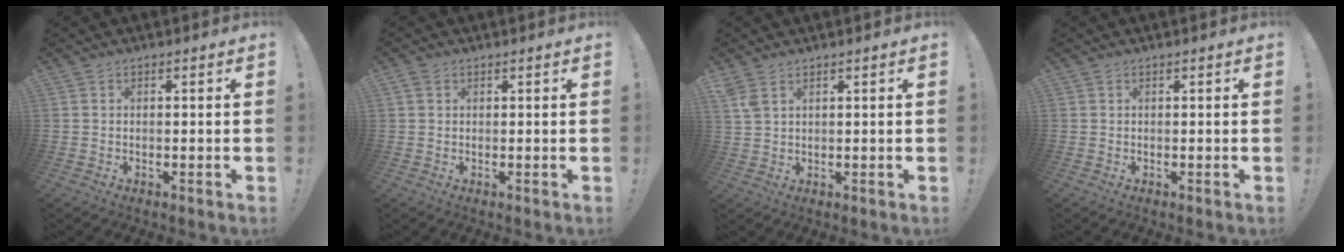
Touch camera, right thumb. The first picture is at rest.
{"total": 1.5, "force": [0.7, 1.1, 0.7], "torque": [-0.022, 0.006, 0.016]}
{"total": 3.7, "force": [2.2, 1.8, 2.3], "torque": [-0.036, -0.010, 0.041]}
{"total": 0.0}